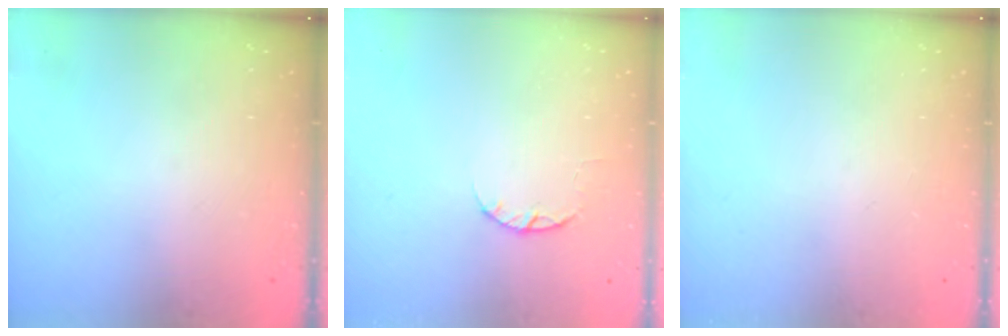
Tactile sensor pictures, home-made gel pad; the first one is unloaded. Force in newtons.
{"total": 2.4, "press": 2.4, "slide": 0.4}
{"total": 0.0}